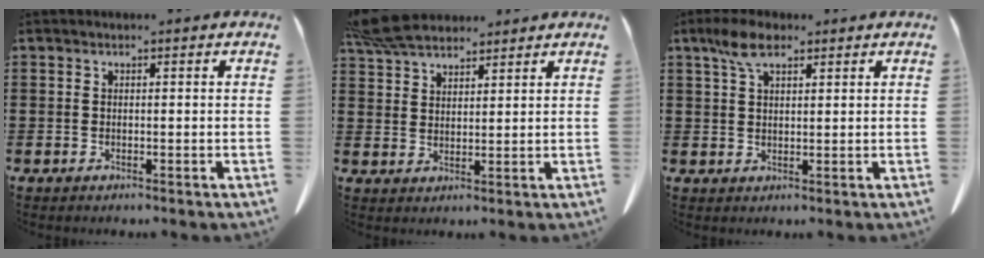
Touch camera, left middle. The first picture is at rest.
{"total": 6.9, "force": [6.1, 1.9, 2.7], "torque": [-0.073, -0.006, 0.117]}
{"total": 5.1, "force": [3.0, 2.1, 3.6], "torque": [-0.079, 0.007, 0.054]}